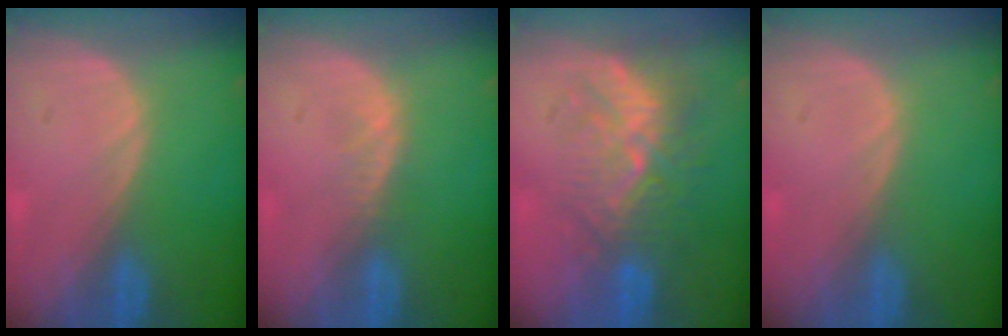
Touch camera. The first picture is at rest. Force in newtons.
{"total": 1.5, "press": 1.5, "slide": 0.2}
{"total": 9.4, "press": 8.7, "slide": 3.8}
{"total": 0.0}